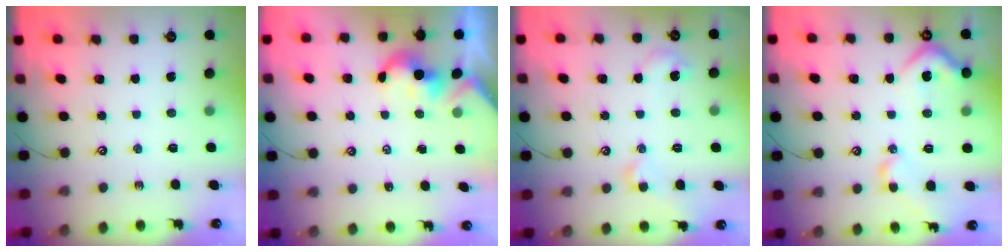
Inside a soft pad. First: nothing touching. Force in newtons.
{"total": 2.0, "press": 1.9, "slide": 0.4}
{"total": 2.1, "press": 2.1, "slide": 0.1}
{"total": 8.3, "press": 8.1, "slide": 1.5}